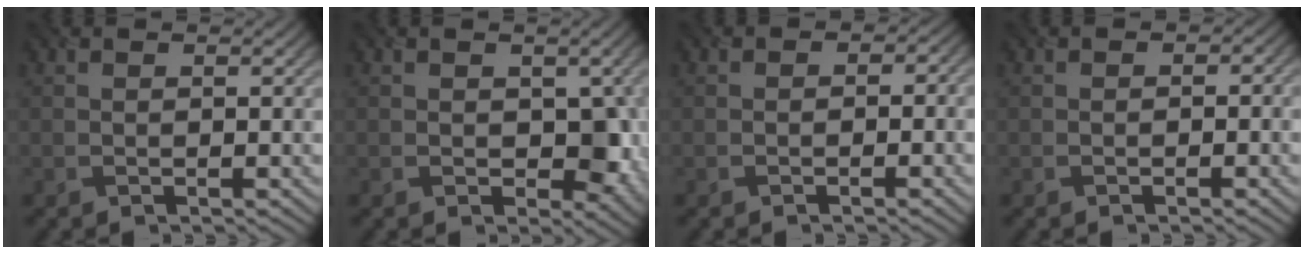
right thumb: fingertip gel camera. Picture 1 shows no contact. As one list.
[{"total": 4.8, "force": [-0.3, 3.4, 3.4], "torque": [-0.047, -0.014, -0.002]}, {"total": 1.2, "force": [-0.5, 1.0, 0.4], "torque": [0.000, -0.004, -0.010]}, {"total": 0.9, "force": [-0.4, 0.7, 0.3], "torque": [-0.001, -0.005, -0.007]}]